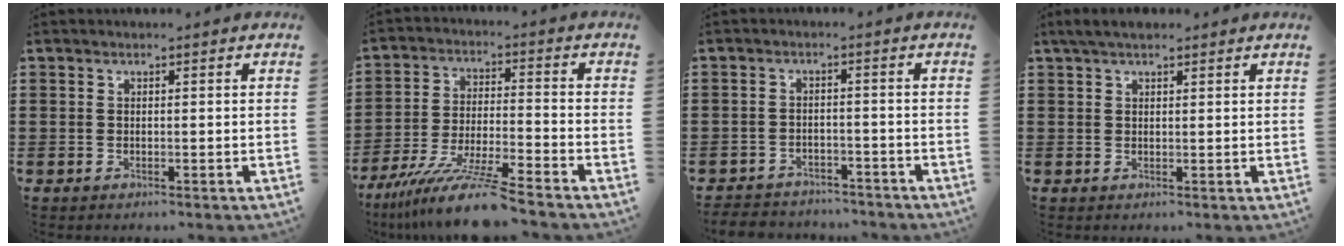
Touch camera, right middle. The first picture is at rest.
{"total": 10.7, "force": [-9.1, -0.2, 5.5], "torque": [-0.106, 0.000, -0.178]}
{"total": 3.0, "force": [-3.0, 0.5, -0.2], "torque": [-0.005, -0.004, -0.064]}
{"total": 2.2, "force": [1.7, 0.8, 1.1], "torque": [-0.027, 0.007, 0.032]}